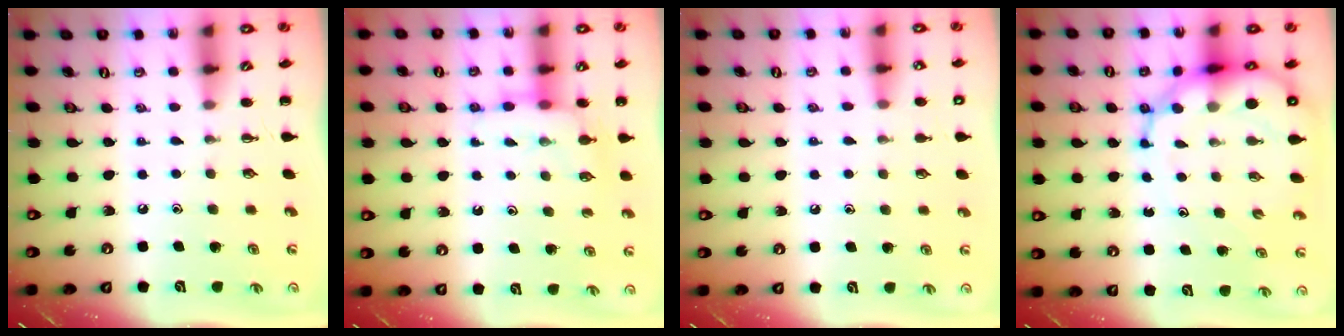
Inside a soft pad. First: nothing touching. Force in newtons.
{"total": 8.4, "press": 8.4, "slide": 0.5}
{"total": 7.9, "press": 7.6, "slide": 2.3}
{"total": 13.1, "press": 12.6, "slide": 3.8}